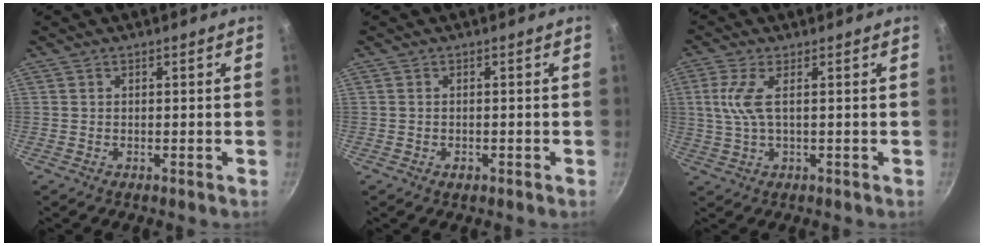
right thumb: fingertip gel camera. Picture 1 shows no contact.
{"total": 1.2, "force": [-0.6, 0.7, 0.8], "torque": [-0.013, 0.002, -0.010]}
{"total": 5.6, "force": [0.7, 1.7, 5.3], "torque": [-0.127, 0.003, 0.016]}